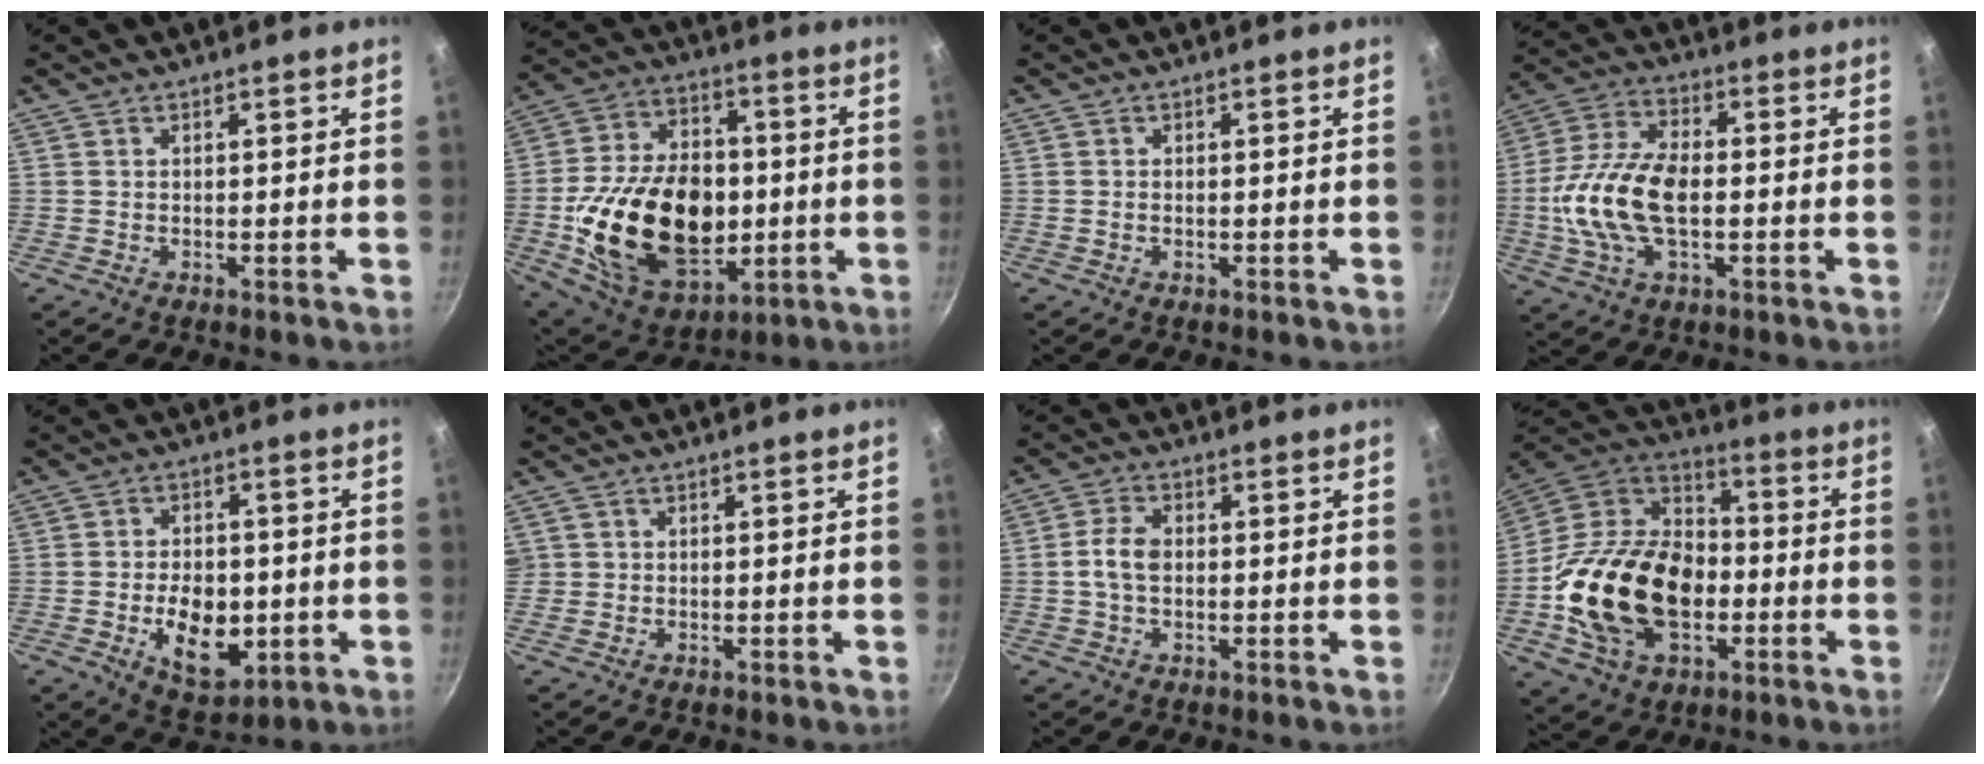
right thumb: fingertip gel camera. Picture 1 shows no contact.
{"total": 26.6, "force": [-2.9, 18.1, 19.3], "torque": [-0.307, 0.020, -0.037]}
{"total": 0.0}
{"total": 15.7, "force": [-1.5, 8.5, 13.1], "torque": [-0.252, 0.027, -0.039]}
{"total": 12.2, "force": [-2.4, 7.8, 9.0], "torque": [-0.111, 0.003, -0.025]}
{"total": 1.2, "force": [0.2, 1.2, 0.2], "torque": [0.003, 0.006, 0.004]}
{"total": 5.1, "force": [-0.1, 3.2, 3.9], "torque": [-0.079, 0.015, -0.008]}
{"total": 25.9, "force": [-4.9, 17.6, 18.4], "torque": [-0.311, 0.047, -0.088]}